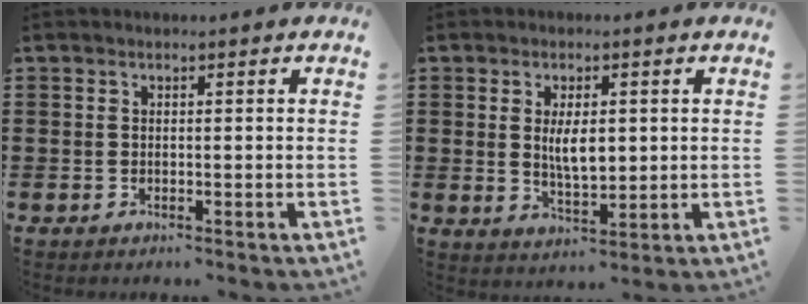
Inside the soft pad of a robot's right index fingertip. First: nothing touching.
{"total": 5.1, "force": [0.7, 2.1, 4.6], "torque": [-0.084, 0.002, 0.011]}